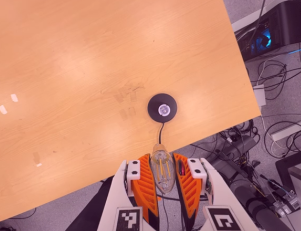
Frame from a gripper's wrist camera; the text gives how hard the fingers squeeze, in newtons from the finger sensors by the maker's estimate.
{"total": 21.7, "left": 25.1, "right": 18.3}